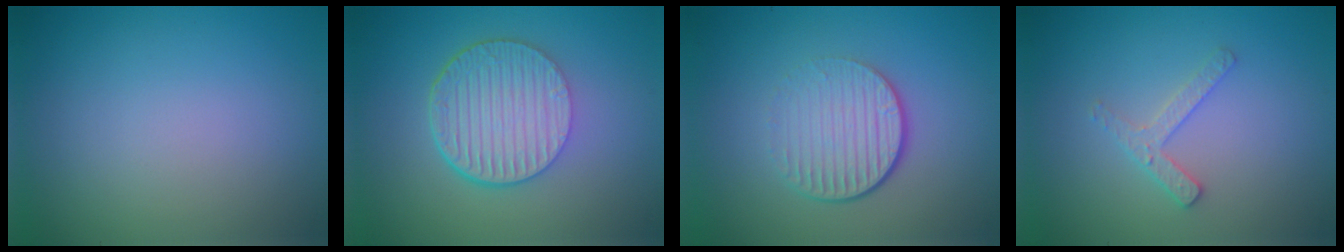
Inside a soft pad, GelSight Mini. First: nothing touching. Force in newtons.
{"total": 6.7, "press": 4.5, "slide": 5.0}
{"total": 4.5, "press": 2.8, "slide": 3.5}
{"total": 1.9, "press": 1.8, "slide": 0.4}